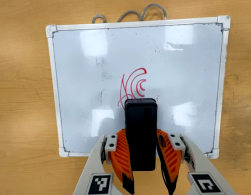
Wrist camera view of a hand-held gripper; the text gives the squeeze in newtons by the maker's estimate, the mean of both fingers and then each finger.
{"total": 6.9, "left": 5.5, "right": 8.3}